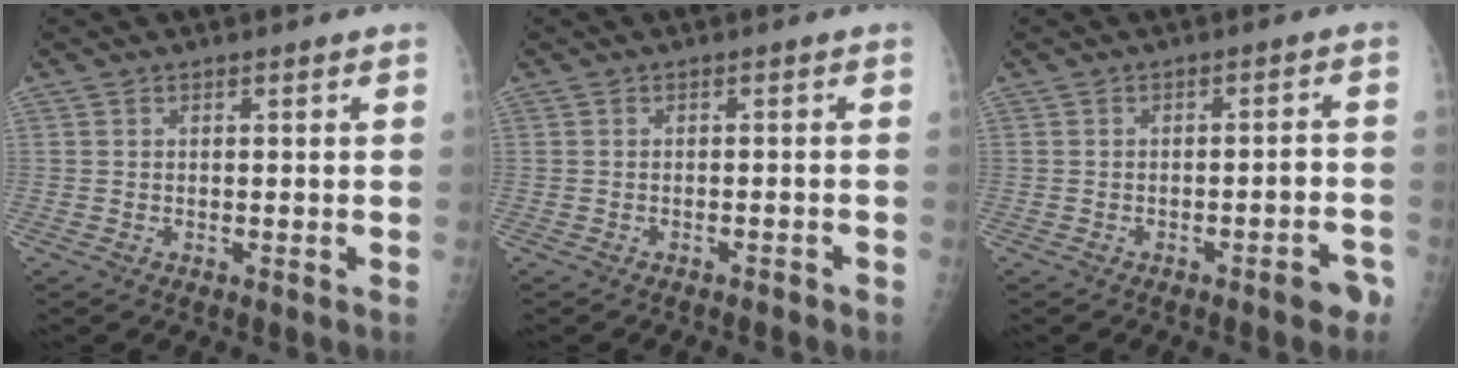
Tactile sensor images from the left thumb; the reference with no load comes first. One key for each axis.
{"total": 1.7, "fx": -1.4, "fy": 0.3, "fz": 0.9, "tx": -0.020, "ty": 0.008, "tz": -0.012}
{"total": 4.4, "fx": -2.6, "fy": 1.4, "fz": 3.2, "tx": -0.035, "ty": 0.028, "tz": -0.029}